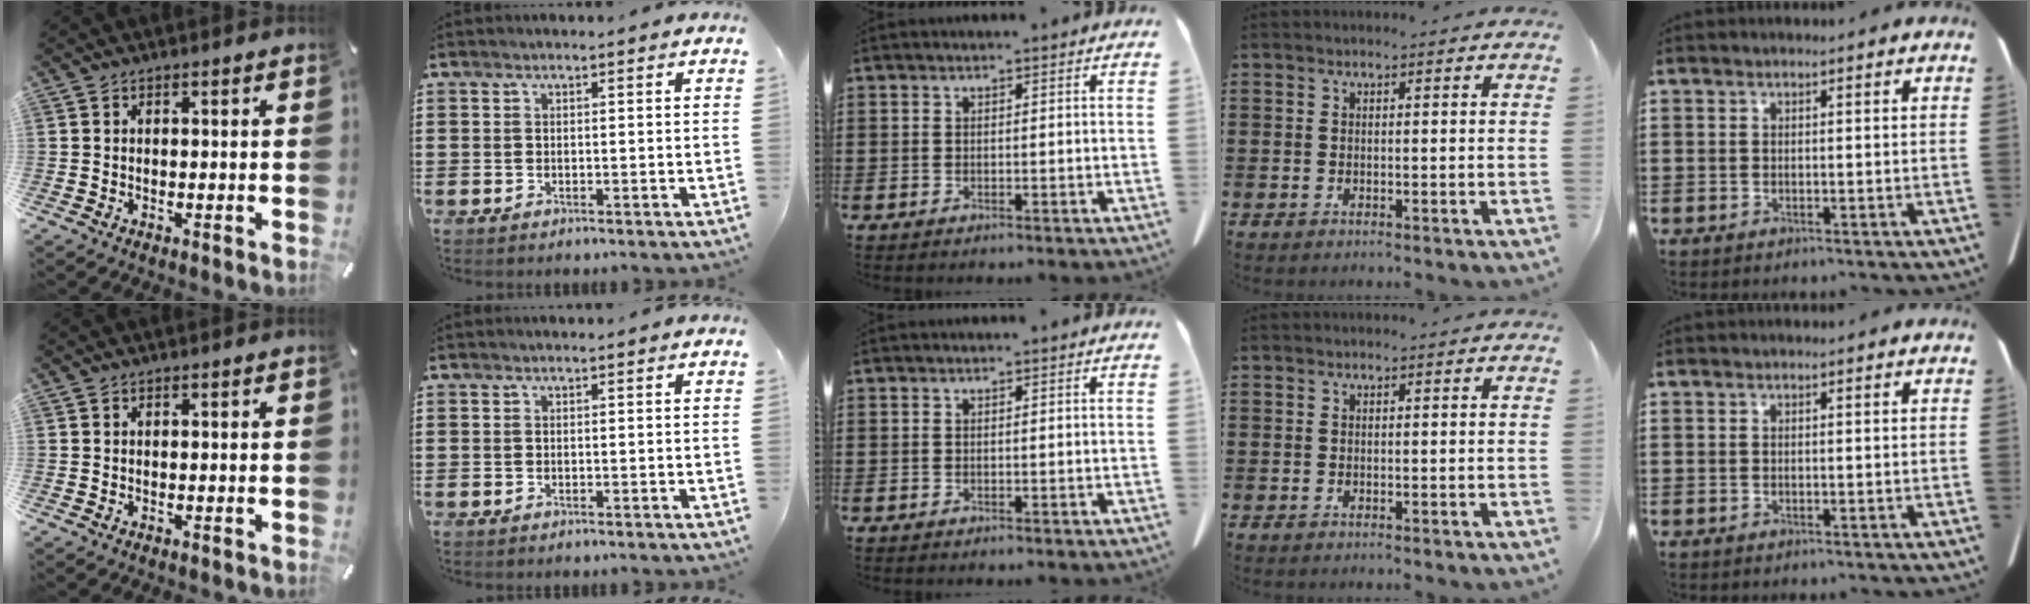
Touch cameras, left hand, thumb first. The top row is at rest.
{}